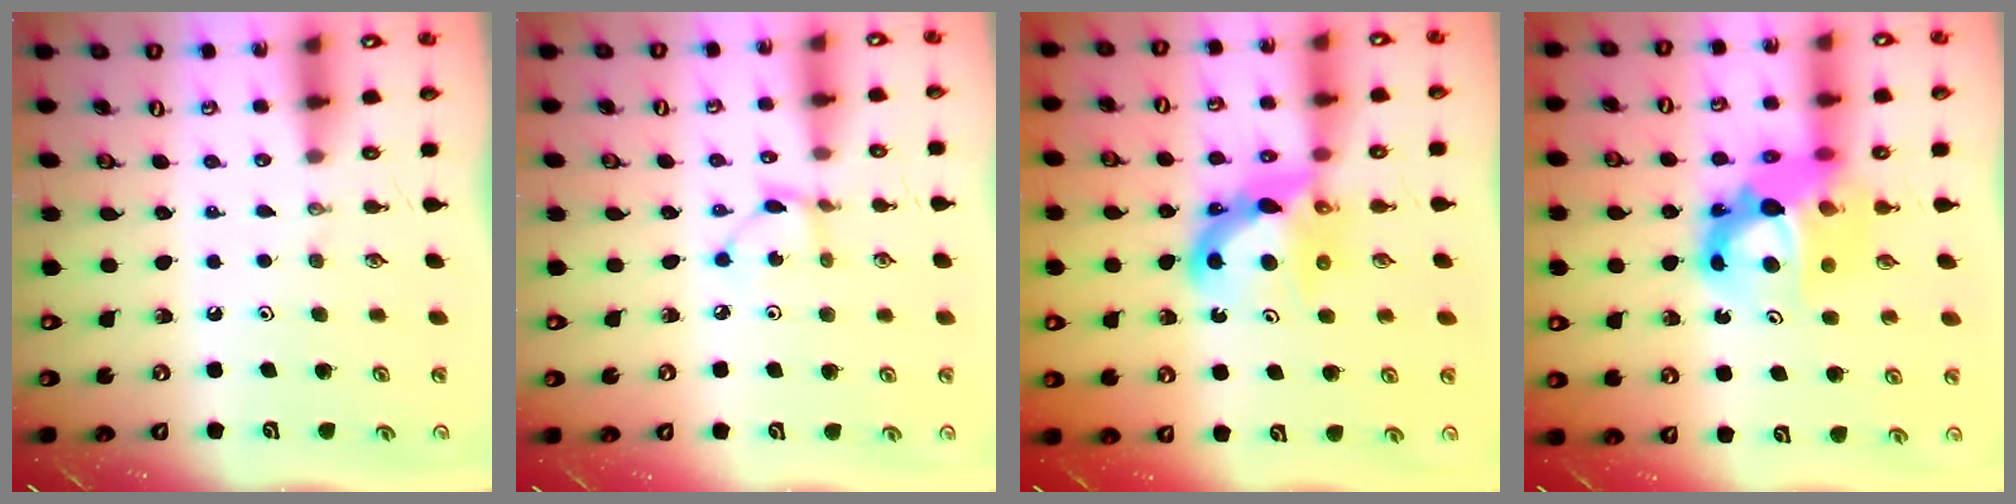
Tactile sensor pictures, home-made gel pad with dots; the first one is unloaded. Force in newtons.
{"total": 2.8, "press": 2.8, "slide": 0.1}
{"total": 9.1, "press": 9.1, "slide": 1.0}
{"total": 14.4, "press": 14.4, "slide": 1.4}